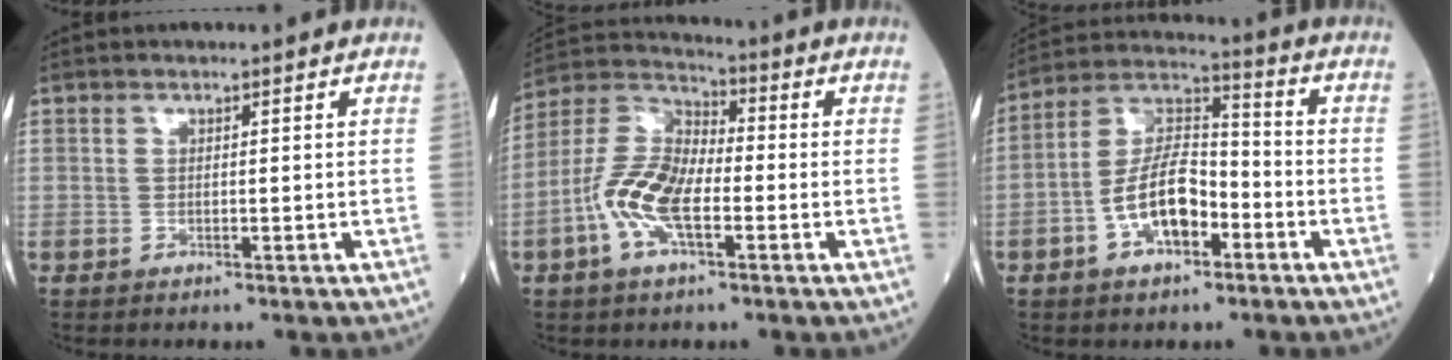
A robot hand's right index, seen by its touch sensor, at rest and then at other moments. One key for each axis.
{"total": 10.9, "fx": -3.3, "fy": 4.4, "fz": 9.5, "tx": -0.213, "ty": 0.013, "tz": -0.073}
{"total": 11.2, "fx": -4.1, "fy": 4.9, "fz": 9.2, "tx": -0.188, "ty": 0.020, "tz": -0.079}